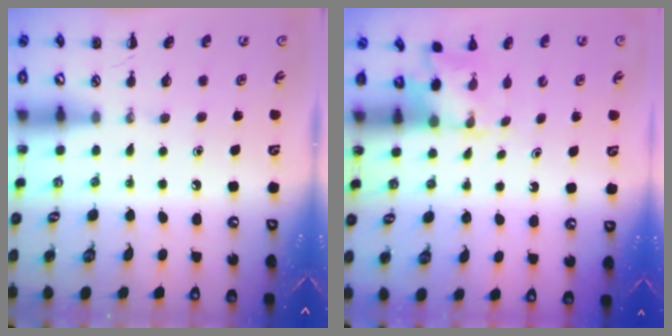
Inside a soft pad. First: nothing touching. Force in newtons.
{"total": 1.7, "press": 1.6, "slide": 0.5}